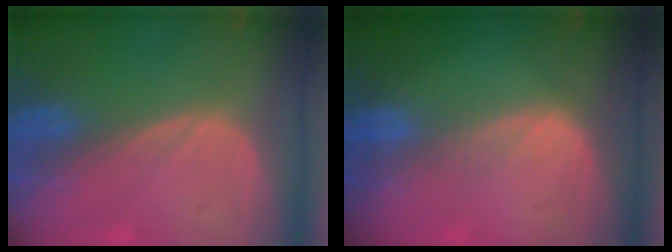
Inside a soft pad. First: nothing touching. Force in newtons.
{"total": 1.6, "press": 1.6, "slide": 0.1}